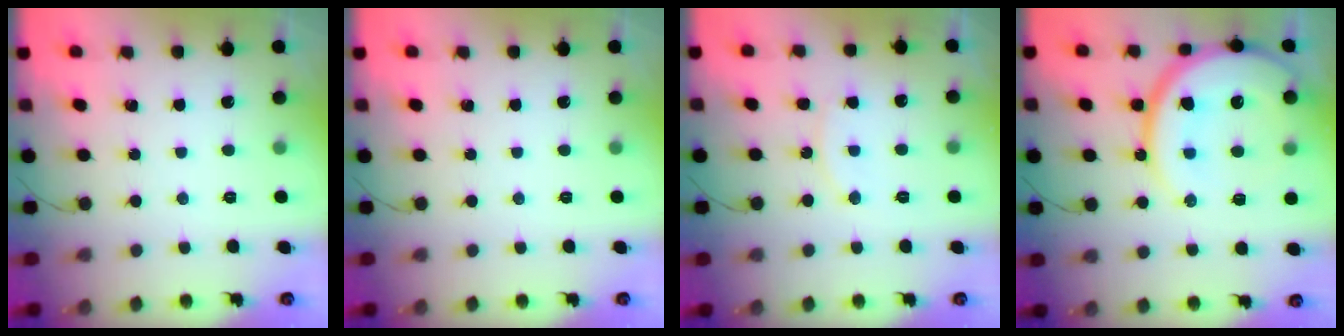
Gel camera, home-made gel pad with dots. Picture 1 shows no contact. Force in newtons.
{"total": 0.0}
{"total": 7.2, "press": 7.2, "slide": 0.4}
{"total": 21.4, "press": 21.3, "slide": 2.1}